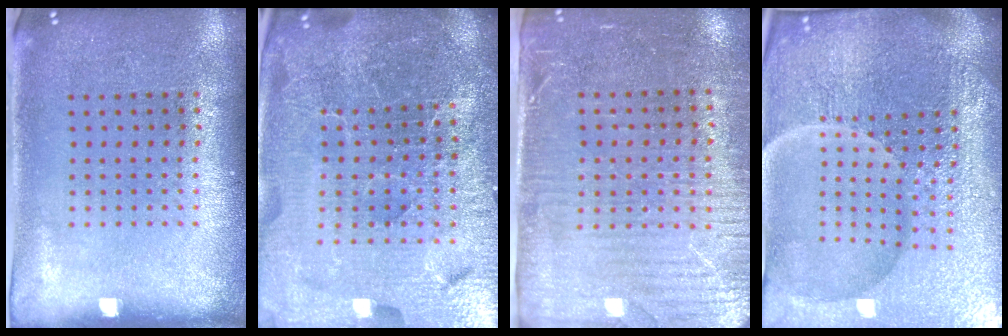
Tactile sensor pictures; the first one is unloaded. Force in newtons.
{"total": 6.3, "press": 5.6, "slide": 2.9}
{"total": 3.5, "press": 3.2, "slide": 1.5}
{"total": 6.2, "press": 5.7, "slide": 2.5}